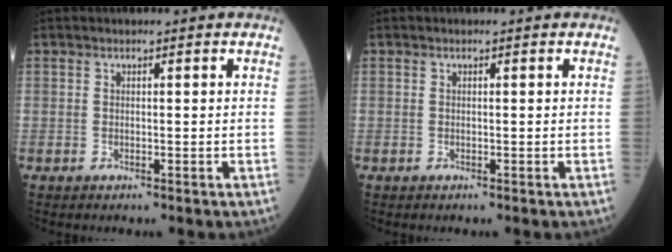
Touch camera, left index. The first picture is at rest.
{"total": 0.0}